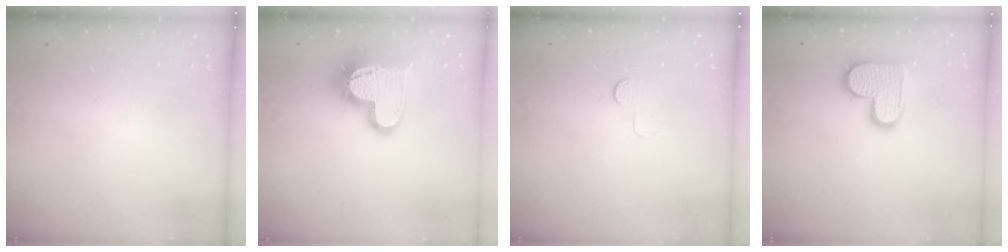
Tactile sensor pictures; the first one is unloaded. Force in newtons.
{"total": 17.8, "press": 17.7, "slide": 1.6}
{"total": 3.2, "press": 3.1, "slide": 0.3}
{"total": 13.5, "press": 13.5, "slide": 0.8}